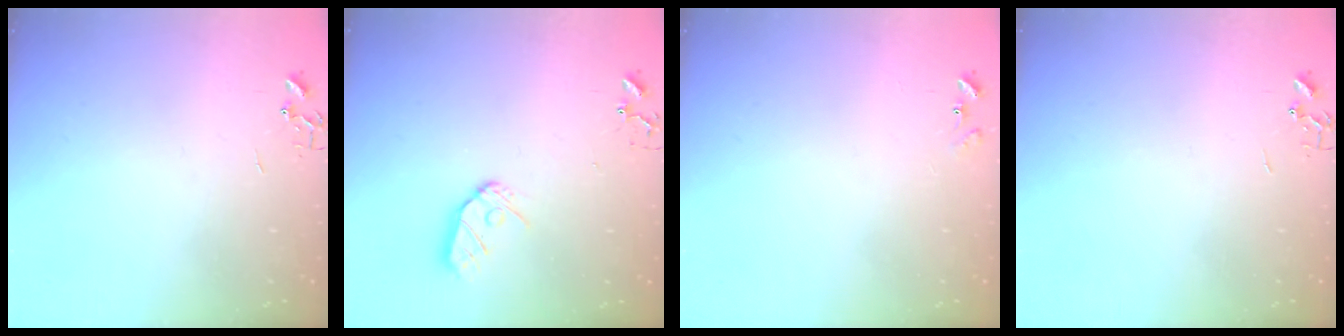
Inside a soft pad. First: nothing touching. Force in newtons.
{"total": 9.1, "press": 9.1, "slide": 0.9}
{"total": 6.9, "press": 6.8, "slide": 0.6}
{"total": 0.0}